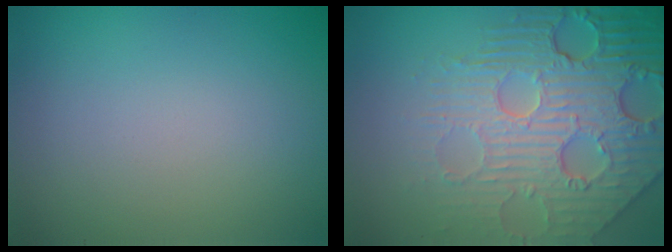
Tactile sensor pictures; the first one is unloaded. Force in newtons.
{"total": 8.2, "press": 5.8, "slide": 5.9}